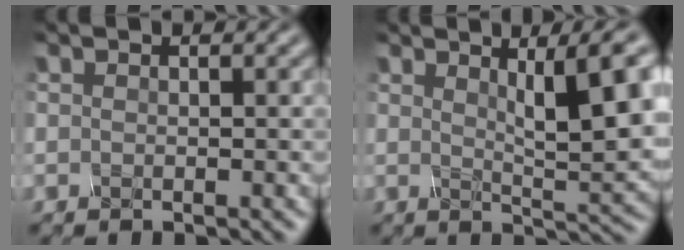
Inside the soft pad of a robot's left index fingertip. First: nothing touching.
{"total": 9.0, "force": [3.1, 2.2, 8.2], "torque": [-0.102, 0.006, 0.054]}